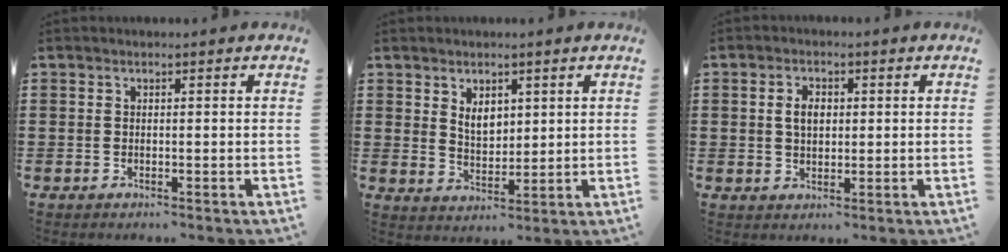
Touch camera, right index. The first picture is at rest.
{"total": 3.7, "force": [1.9, 2.4, 2.1], "torque": [-0.040, 0.006, 0.033]}
{"total": 3.3, "force": [0.4, 2.1, 2.6], "torque": [-0.054, 0.011, 0.006]}